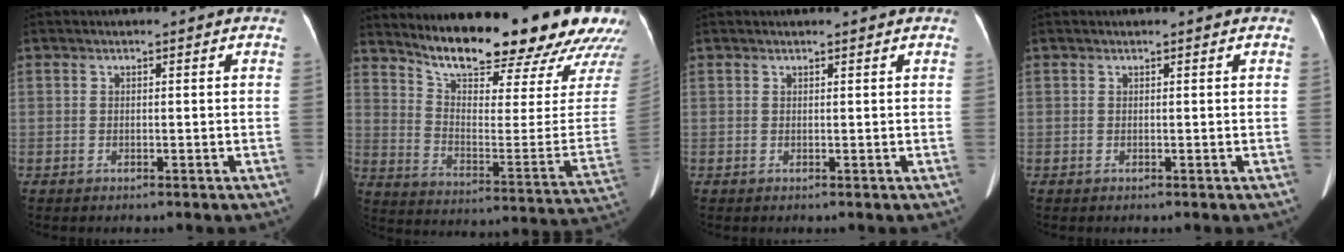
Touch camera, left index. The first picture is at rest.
{"total": 25.7, "force": [22.3, 4.0, 12.1], "torque": [-0.187, -0.085, 0.292]}
{"total": 2.1, "force": [2.0, 0.1, 0.8], "torque": [-0.009, 0.005, 0.023]}
{"total": 1.1, "force": [0.9, 0.0, 0.5], "torque": [-0.010, 0.004, 0.011]}